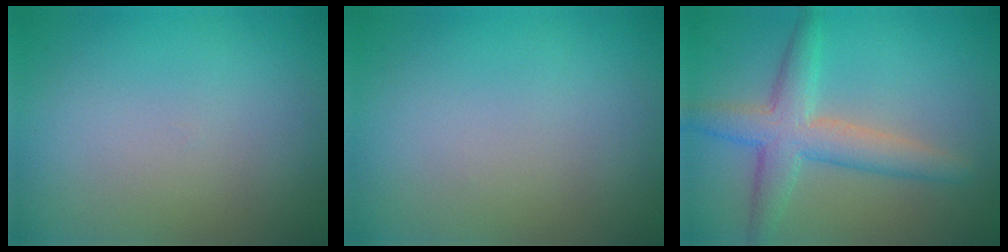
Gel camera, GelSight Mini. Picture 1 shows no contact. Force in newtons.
{"total": 0.0}
{"total": 4.8, "press": 4.8, "slide": 0.1}